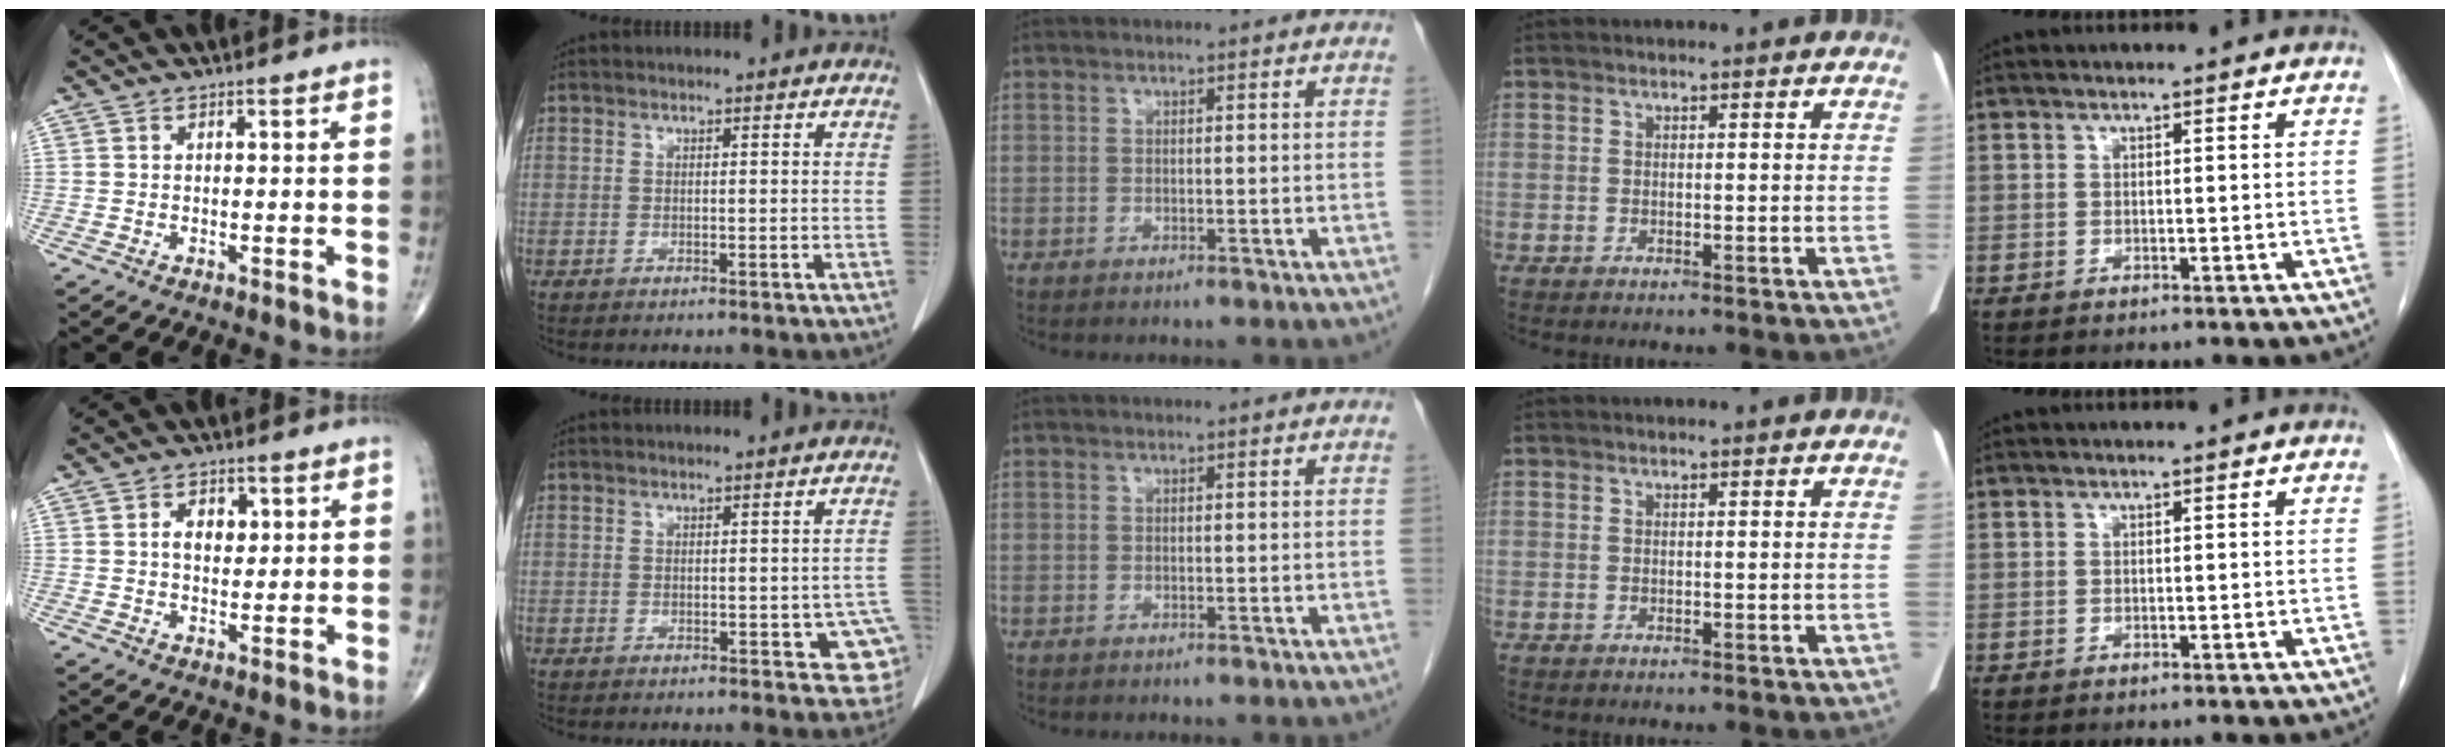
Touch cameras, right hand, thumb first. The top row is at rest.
{"thumb": {"total": 4.7, "force": [1.1, 3.3, 3.2], "torque": [-0.029, -0.002, 0.015]}, "index": {"total": 6.1, "force": [-1.4, 2.7, 5.3], "torque": [-0.039, 0.010, -0.013]}}